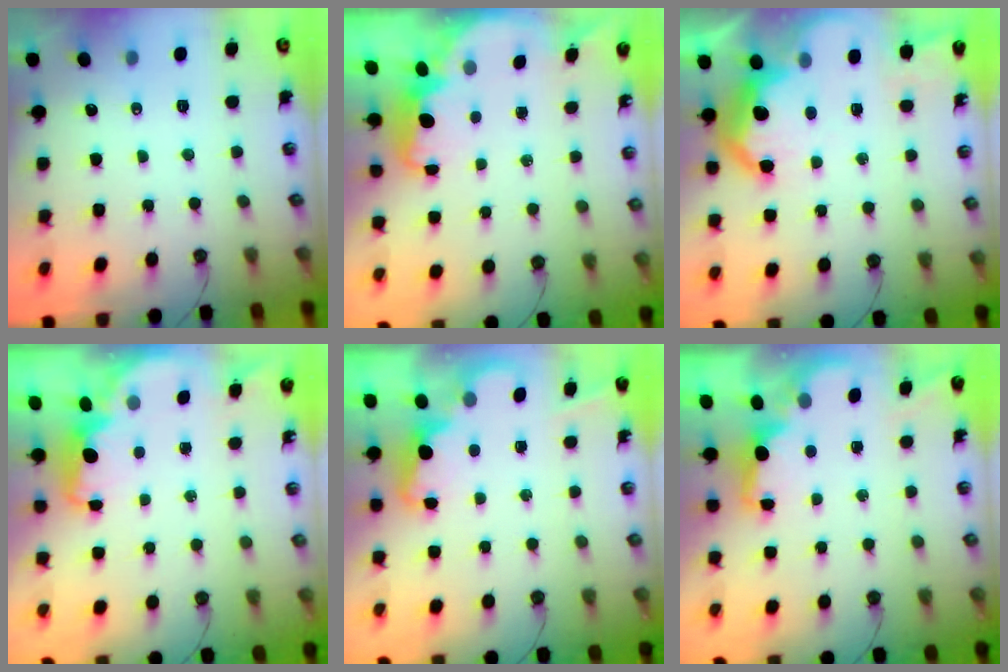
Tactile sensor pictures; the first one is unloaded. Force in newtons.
{"total": 2.5, "press": 2.5, "slide": 0.6}
{"total": 14.8, "press": 14.7, "slide": 1.1}
{"total": 2.4, "press": 2.3, "slide": 0.6}
{"total": 2.4, "press": 2.3, "slide": 0.5}
{"total": 1.9, "press": 1.7, "slide": 0.8}